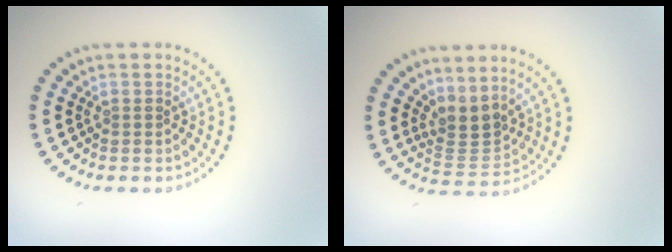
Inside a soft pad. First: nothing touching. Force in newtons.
{"total": 2.8, "press": 1.9, "slide": 2.1}